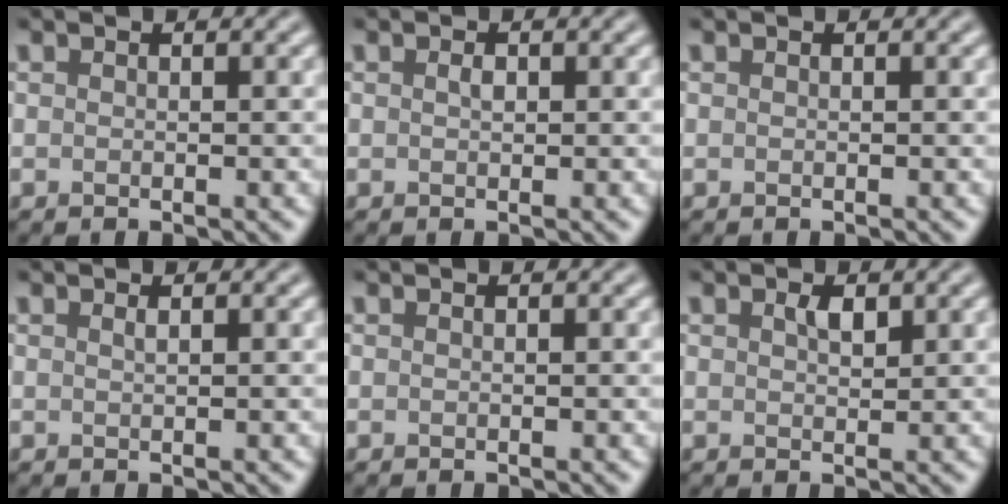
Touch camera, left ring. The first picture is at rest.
{"total": 0.7, "force": [0.2, 0.4, 0.5], "torque": [-0.011, 0.001, 0.002]}
{"total": 0.0}
{"total": 0.5, "force": [0.3, 0.2, 0.4], "torque": [-0.003, 0.000, 0.006]}
{"total": 0.0}
{"total": 1.3, "force": [0.7, 0.6, 0.9], "torque": [-0.019, -0.001, 0.014]}